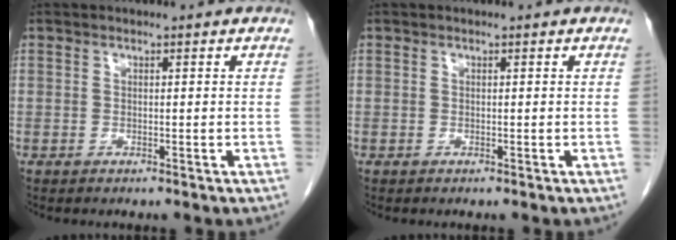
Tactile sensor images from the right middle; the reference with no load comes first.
{"total": 0.0}